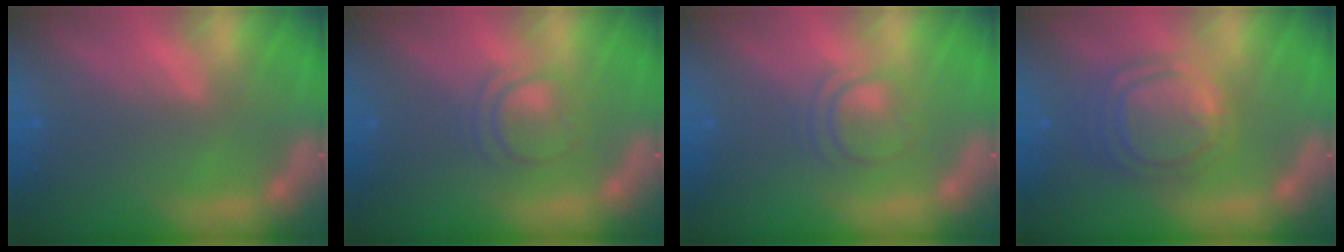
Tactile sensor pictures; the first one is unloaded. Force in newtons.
{"total": 3.0}
{"total": 3.0}
{"total": 6.5}